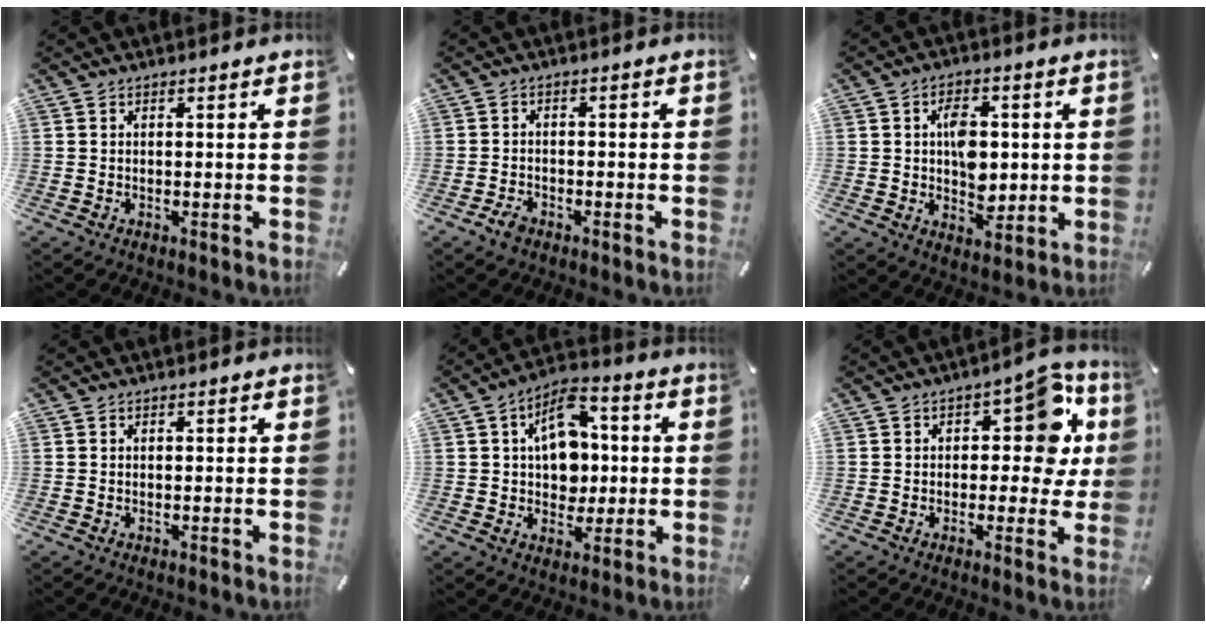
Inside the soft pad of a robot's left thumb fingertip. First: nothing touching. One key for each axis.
{"total": 2.9, "fx": -1.9, "fy": 1.7, "fz": 1.3, "tx": -0.031, "ty": 0.009, "tz": -0.039}
{"total": 8.4, "fx": 0.8, "fy": 5.9, "fz": 5.9, "tx": -0.076, "ty": 0.002, "tz": 0.012}
{"total": 0.0}
{"total": 11.9, "fx": 1.7, "fy": 9.0, "fz": 7.6, "tx": -0.110, "ty": 0.005, "tz": 0.033}
{"total": 12.4, "fx": 3.1, "fy": 7.1, "fz": 9.6, "tx": -0.112, "ty": -0.013, "tz": 0.048}